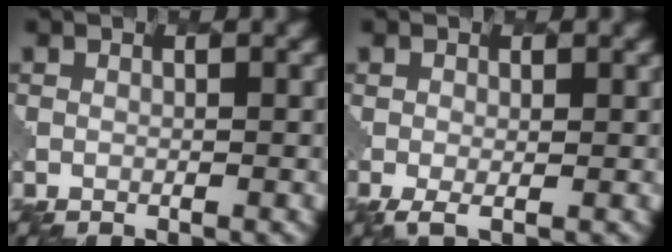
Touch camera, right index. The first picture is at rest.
{"total": 1.6, "force": [-0.4, 0.6, 1.4], "torque": [-0.030, -0.004, -0.008]}